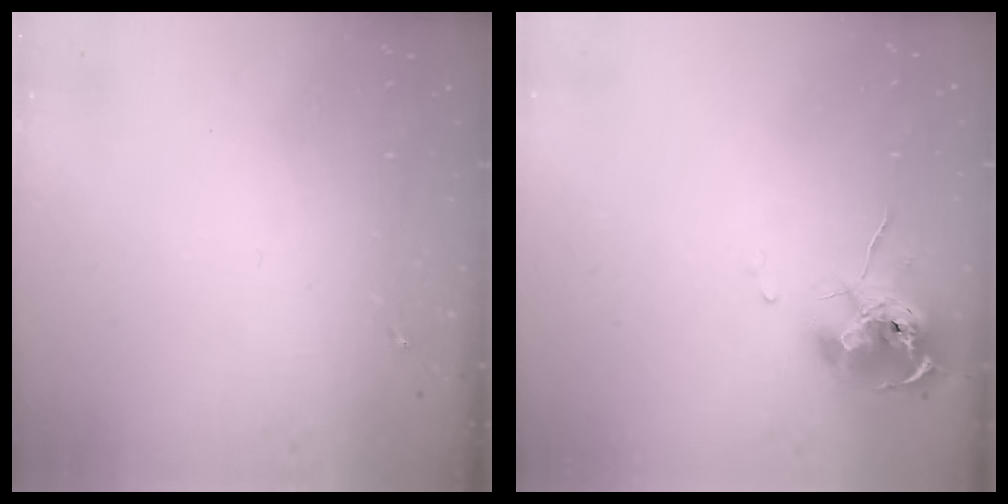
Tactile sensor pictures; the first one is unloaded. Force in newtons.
{"total": 10.4, "press": 10.3, "slide": 1.2}